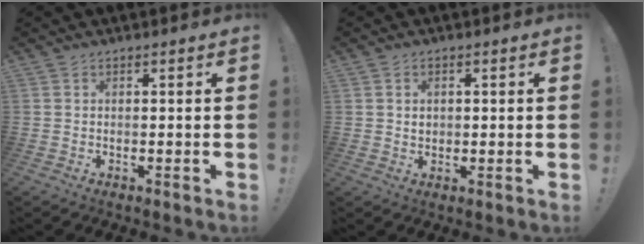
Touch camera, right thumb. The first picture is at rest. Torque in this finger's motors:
{"motor_torque": [-0.35, 0.03, -0.15, 0.36, 0.10]}